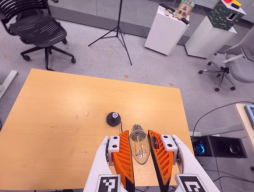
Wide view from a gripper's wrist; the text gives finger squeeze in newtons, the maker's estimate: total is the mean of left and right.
{"total": 9.8, "left": 9.2, "right": 10.4}